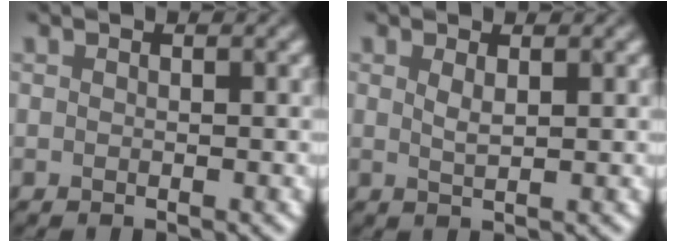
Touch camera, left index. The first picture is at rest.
{"total": 1.2, "force": [0.7, 0.3, 1.0], "torque": [-0.020, -0.001, 0.012]}